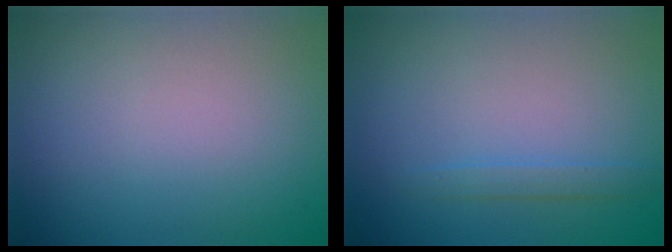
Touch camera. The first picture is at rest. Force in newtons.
{"total": 1.3, "press": 1.3, "slide": 0.2}